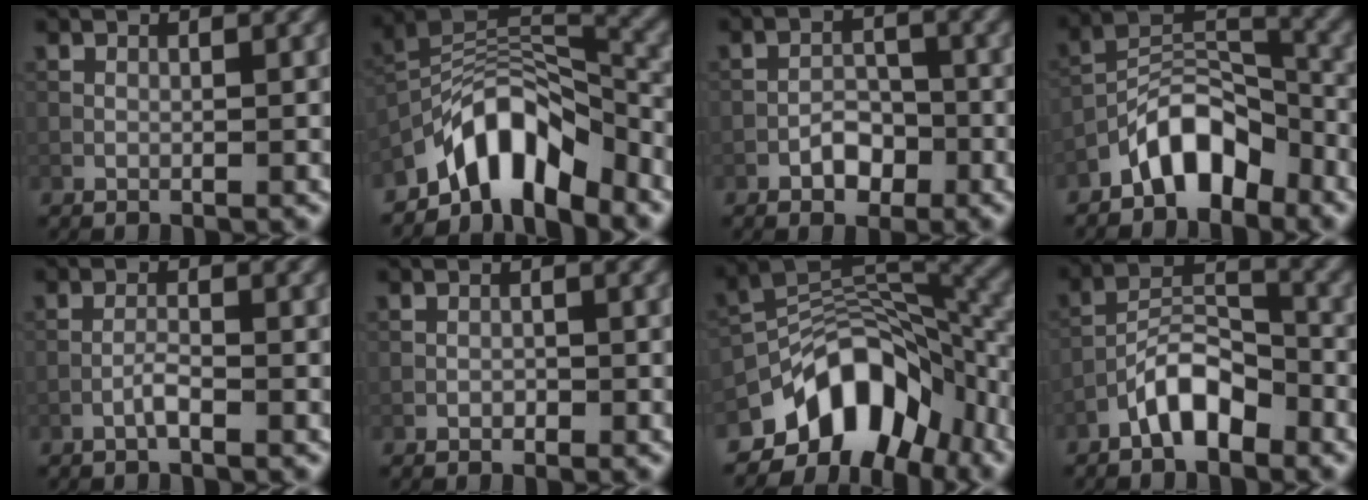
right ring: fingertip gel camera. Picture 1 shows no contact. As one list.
[{"total": 8.2, "force": [-5.9, 3.3, 4.6], "torque": [-0.059, 0.006, -0.113]}, {"total": 2.5, "force": [-1.4, 1.5, 1.4], "torque": [-0.016, 0.008, -0.023]}, {"total": 6.2, "force": [-4.3, 2.9, 3.5], "torque": [-0.046, 0.016, -0.087]}, {"total": 1.4, "force": [-0.9, 0.1, 1.0], "torque": [-0.017, 0.006, -0.019]}, {"total": 0.6, "force": [-0.3, 0.4, 0.3], "torque": [-0.001, 0.000, -0.007]}, {"total": 11.0, "force": [-6.2, 6.2, 6.6], "torque": [-0.091, 0.013, -0.121]}, {"total": 5.0, "force": [-3.2, 2.0, 3.3], "torque": [-0.052, 0.018, -0.062]}]